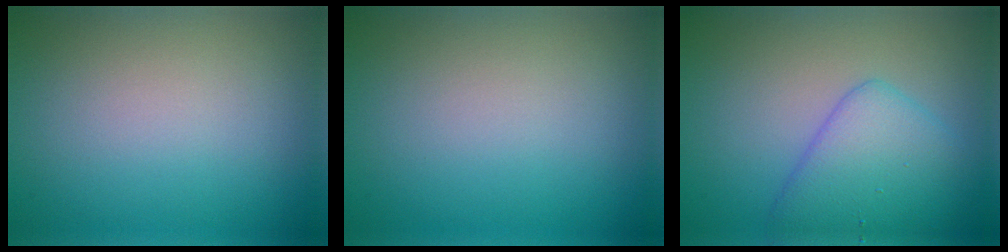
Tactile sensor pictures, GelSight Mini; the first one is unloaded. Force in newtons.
{"total": 0.0}
{"total": 4.8, "press": 4.8, "slide": 0.1}